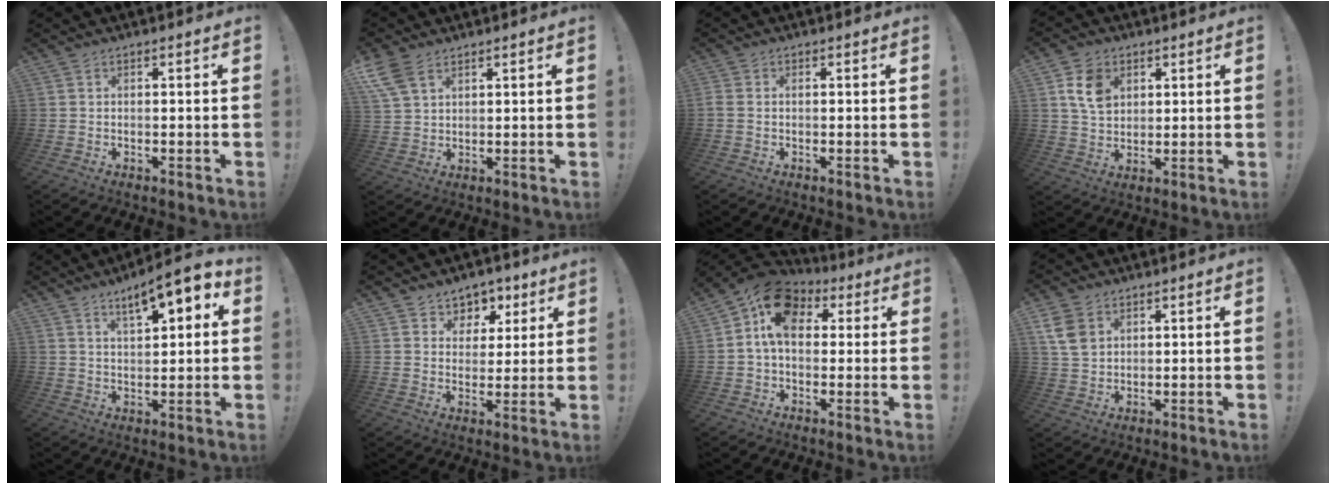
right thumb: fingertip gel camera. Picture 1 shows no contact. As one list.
[{"total": 7.4, "force": [4.4, 4.1, 4.2], "torque": [-0.087, -0.013, 0.089]}, {"total": 0.9, "force": [0.1, 0.7, 0.6], "torque": [-0.017, 0.004, 0.002]}, {"total": 9.6, "force": [3.5, 7.3, 5.2], "torque": [-0.081, 0.002, 0.071]}, {"total": 9.3, "force": [5.5, 2.6, 7.0], "torque": [-0.098, -0.038, 0.091]}, {"total": 6.8, "force": [3.8, 5.7, 0.5], "torque": [0.005, -0.032, 0.075]}, {"total": 13.0, "force": [4.4, 8.9, 8.5], "torque": [-0.133, -0.005, 0.088]}, {"total": 8.4, "force": [3.7, 6.2, 4.3], "torque": [-0.078, -0.005, 0.076]}]